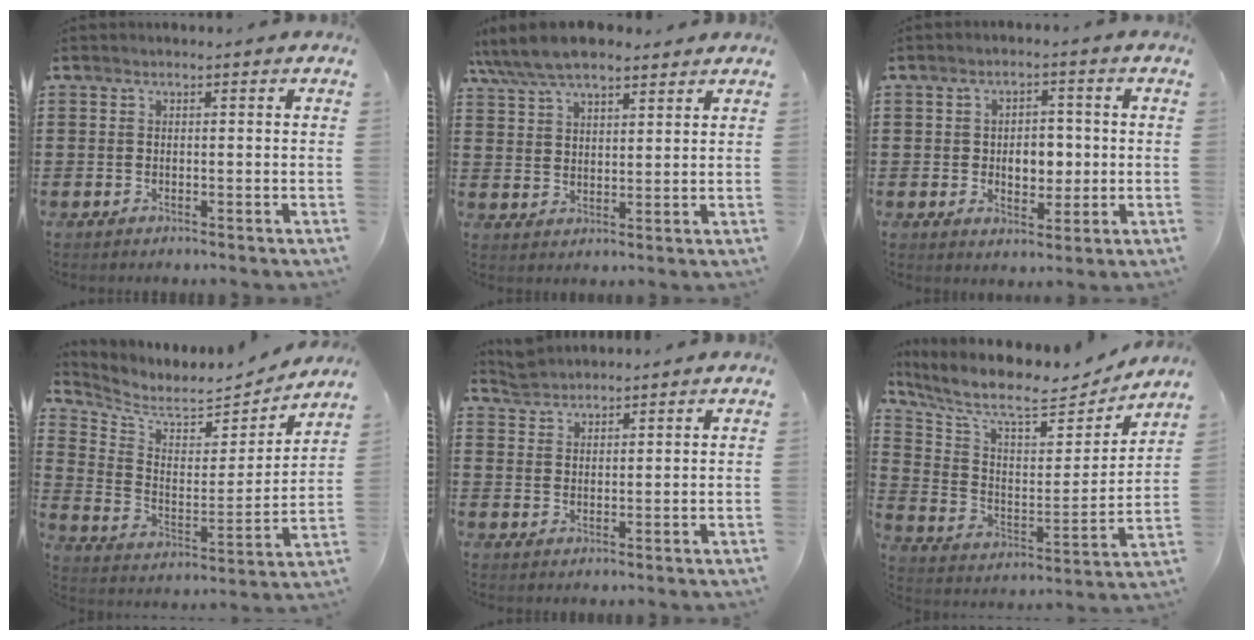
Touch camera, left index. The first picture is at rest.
{"total": 7.4, "force": [6.4, 2.3, 3.0], "torque": [-0.079, -0.008, 0.119]}
{"total": 4.9, "force": [-0.1, 3.2, 3.7], "torque": [-0.062, 0.005, -0.011]}
{"total": 6.1, "force": [5.7, 1.7, 1.3], "torque": [-0.061, -0.049, 0.096]}
{"total": 2.7, "force": [2.7, 0.4, -0.1], "torque": [-0.005, -0.001, 0.054]}
{"total": 10.1, "force": [8.2, 2.5, 5.4], "torque": [-0.141, -0.046, 0.140]}